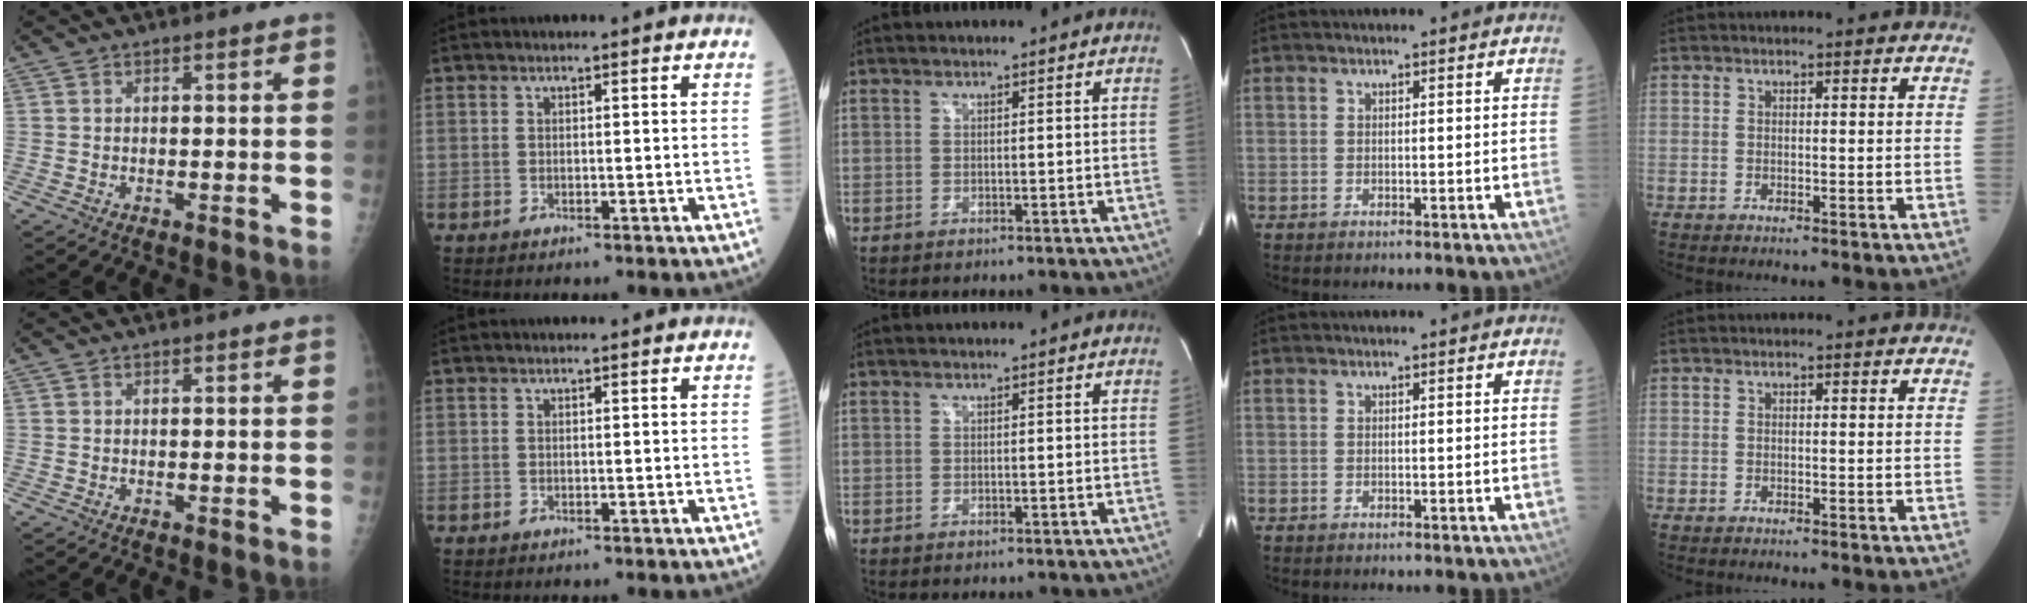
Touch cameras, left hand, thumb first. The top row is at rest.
{}